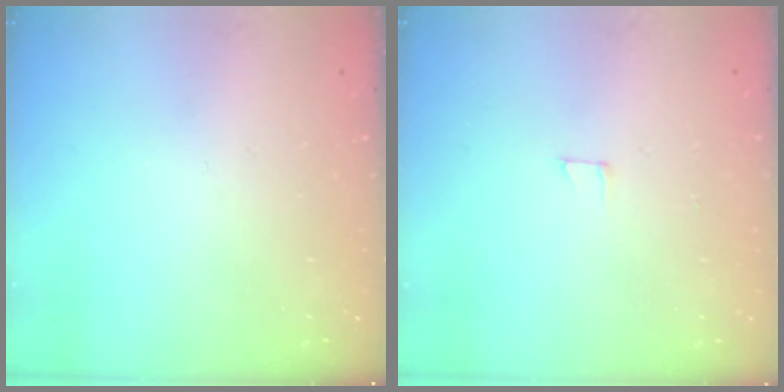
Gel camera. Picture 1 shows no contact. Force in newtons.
{"total": 2.5, "press": 2.5, "slide": 0.2}